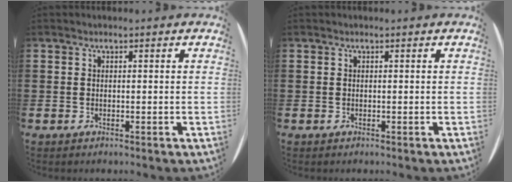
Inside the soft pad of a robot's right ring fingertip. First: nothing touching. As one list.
[{"total": 0.0}]